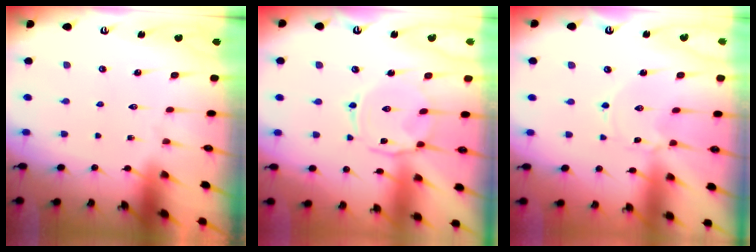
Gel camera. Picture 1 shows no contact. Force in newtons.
{"total": 5.2, "press": 5.2, "slide": 0.4}
{"total": 0.7, "press": 0.7, "slide": 0.1}